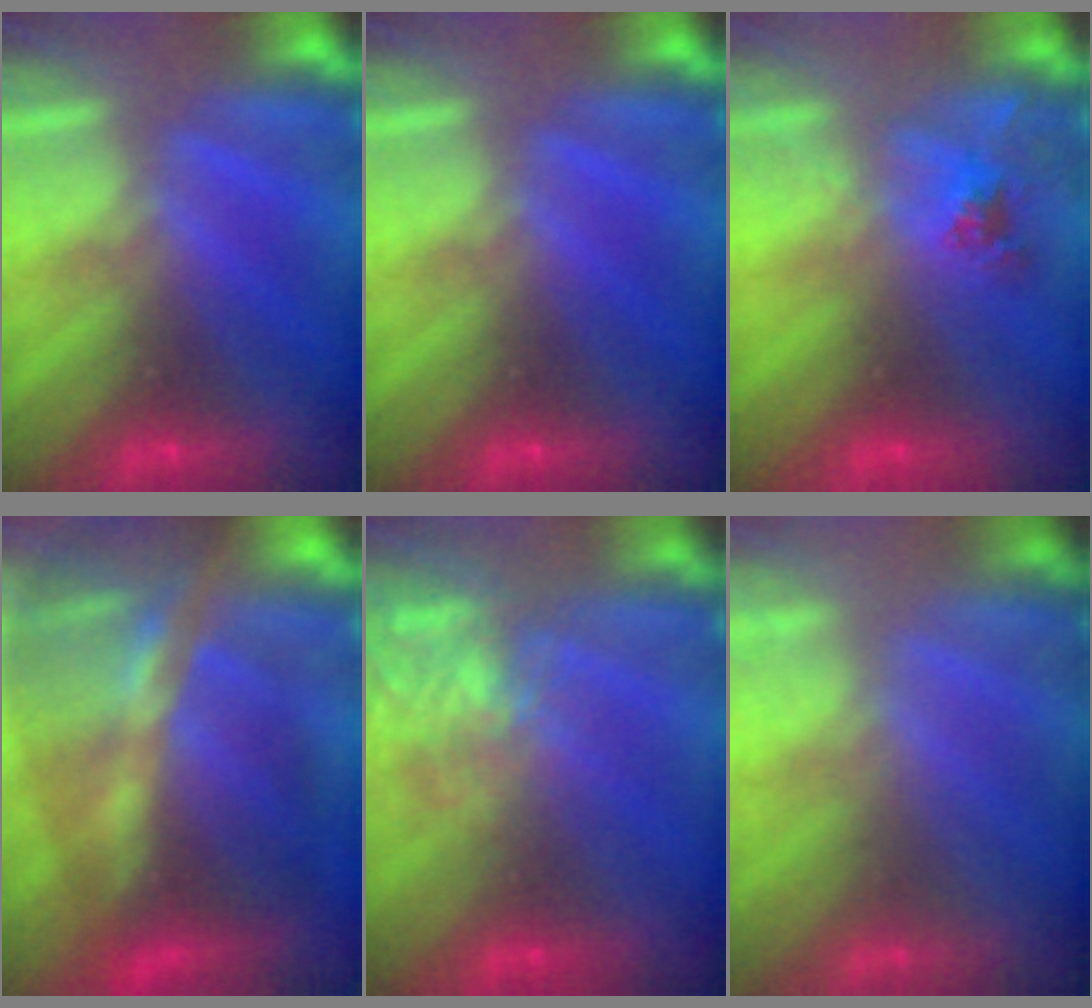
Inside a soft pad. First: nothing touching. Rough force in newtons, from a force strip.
{"total": 0.0}
{"total": 2.5}
{"total": 11.1}
{"total": 7.7}
{"total": 1.7}